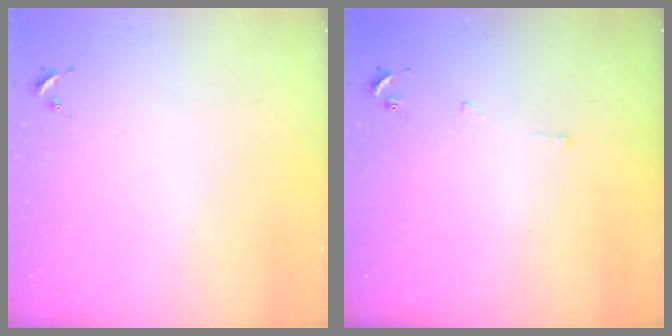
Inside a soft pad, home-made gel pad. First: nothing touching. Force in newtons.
{"total": 2.5, "press": 2.5, "slide": 0.3}